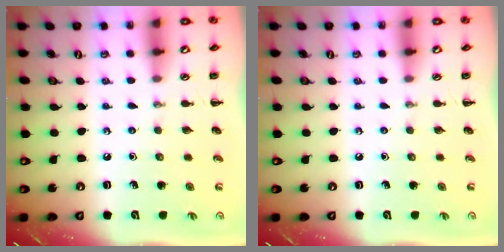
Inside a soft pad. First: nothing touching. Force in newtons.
{"total": 0.0}